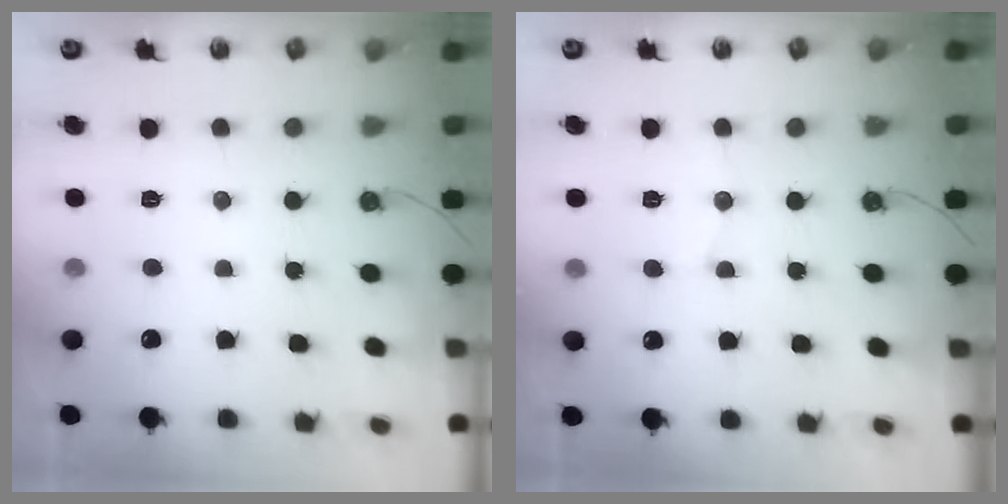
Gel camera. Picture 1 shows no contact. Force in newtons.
{"total": 5.4, "press": 5.4, "slide": 0.5}